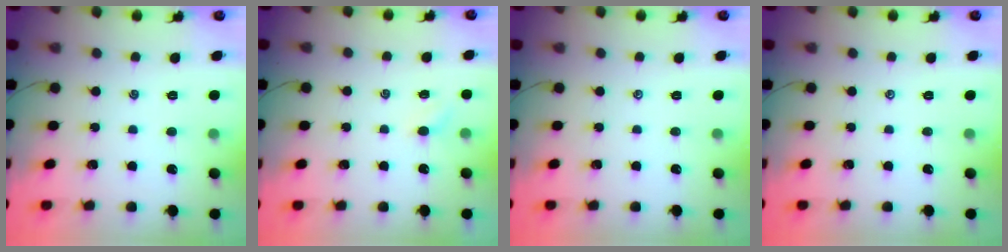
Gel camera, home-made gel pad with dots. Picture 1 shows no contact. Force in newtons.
{"total": 2.4, "press": 2.3, "slide": 0.7}
{"total": 0.0}
{"total": 0.0}